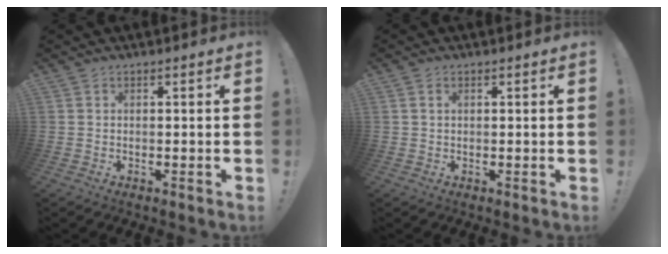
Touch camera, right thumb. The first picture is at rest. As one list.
[{"total": 1.1, "force": [0.4, 0.7, 0.7], "torque": [-0.011, 0.001, 0.007]}]